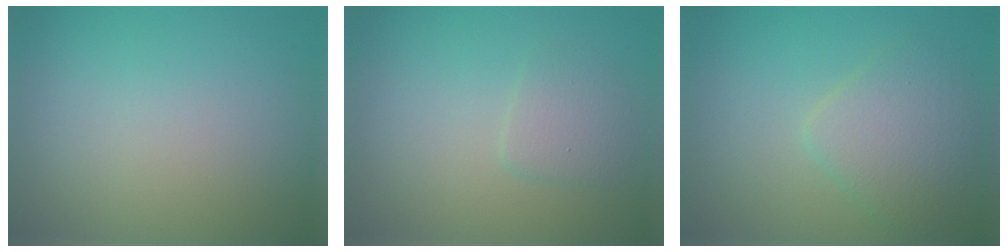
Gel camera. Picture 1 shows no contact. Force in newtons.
{"total": 1.6, "press": 1.6, "slide": 0.1}
{"total": 3.7, "press": 3.7, "slide": 0.1}